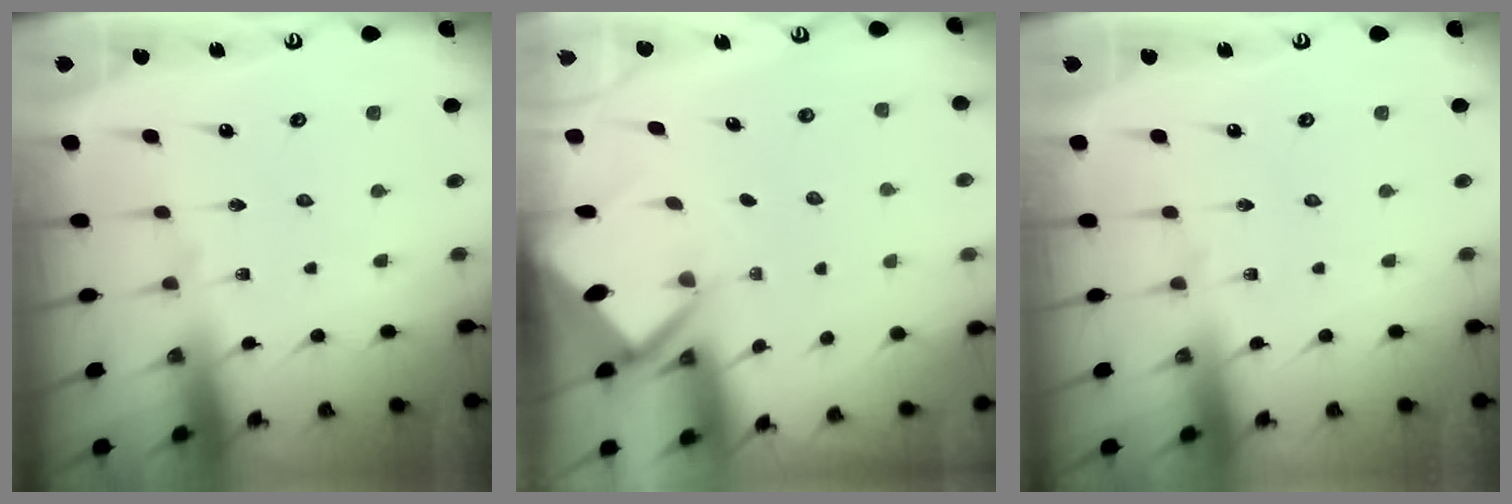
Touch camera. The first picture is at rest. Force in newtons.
{"total": 3.0, "press": 3.0, "slide": 0.1}
{"total": 0.0}